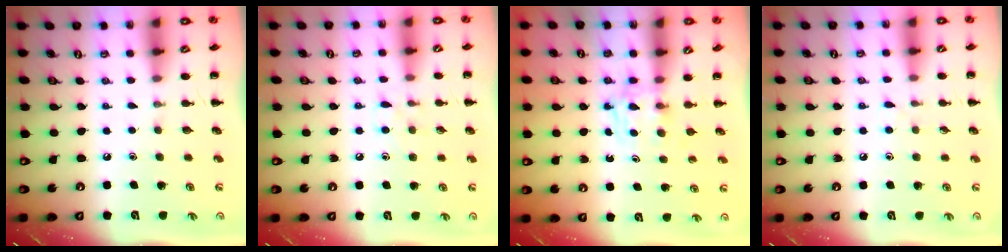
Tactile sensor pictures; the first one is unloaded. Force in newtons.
{"total": 5.4, "press": 5.0, "slide": 2.0}
{"total": 3.5, "press": 3.4, "slide": 0.9}
{"total": 4.3, "press": 3.8, "slide": 2.0}